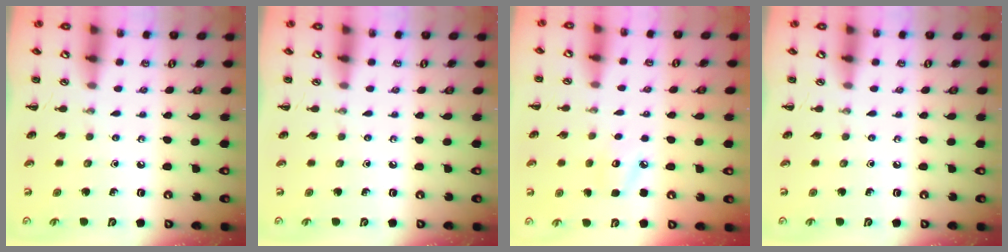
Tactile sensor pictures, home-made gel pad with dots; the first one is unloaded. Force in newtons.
{"total": 0.0}
{"total": 4.5, "press": 4.4, "slide": 1.0}
{"total": 0.0}